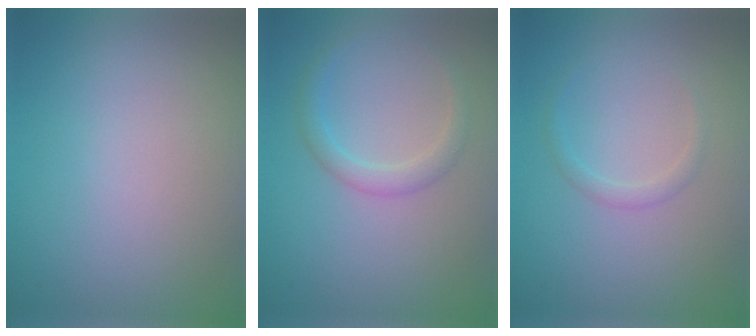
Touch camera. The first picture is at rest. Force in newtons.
{"total": 2.0, "press": 2.0, "slide": 0.1}
{"total": 1.1, "press": 1.1, "slide": 0.1}